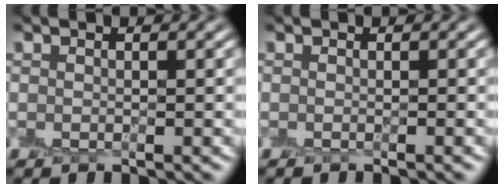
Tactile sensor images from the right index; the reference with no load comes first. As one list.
[{"total": 0.8, "force": [-0.3, -0.6, -0.3], "torque": [0.007, -0.003, -0.006]}]